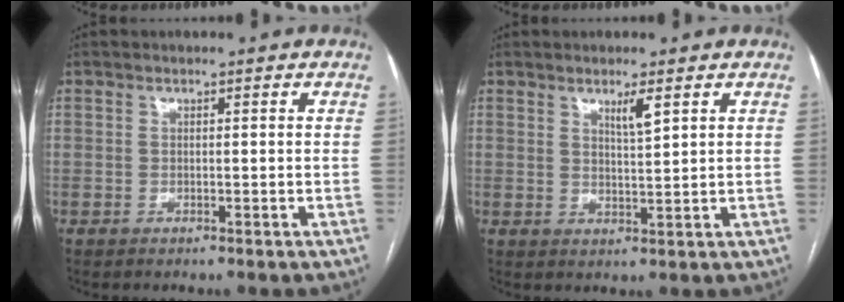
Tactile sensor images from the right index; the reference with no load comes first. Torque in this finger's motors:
{"motor_torque": [0.12, 0.02, 0.05, 0.05]}